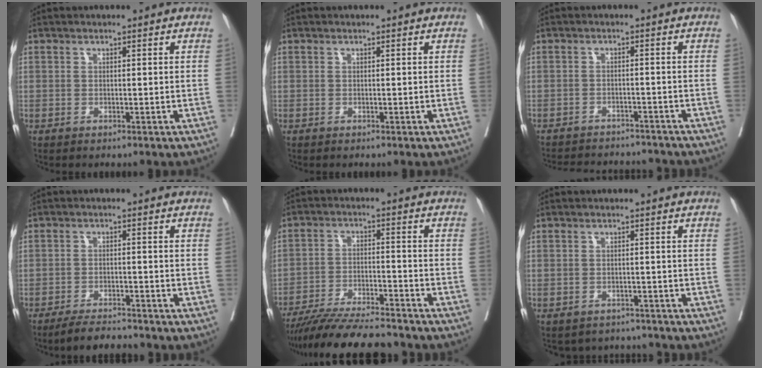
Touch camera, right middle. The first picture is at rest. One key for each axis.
{"total": 0.0}
{"total": 12.2, "fx": -11.5, "fy": 2.9, "fz": 2.9, "tx": -0.059, "ty": 0.006, "tz": -0.147}
{"total": 4.5, "fx": -4.3, "fy": 0.3, "fz": 1.3, "tx": -0.027, "ty": -0.016, "tz": -0.076}
{"total": 14.1, "fx": -12.9, "fy": 1.3, "fz": 5.7, "tx": -0.091, "ty": -0.014, "tz": -0.207}
{"total": 5.0, "fx": -4.7, "fy": 1.7, "fz": -0.3, "tx": 0.008, "ty": 0.012, "tz": -0.058}